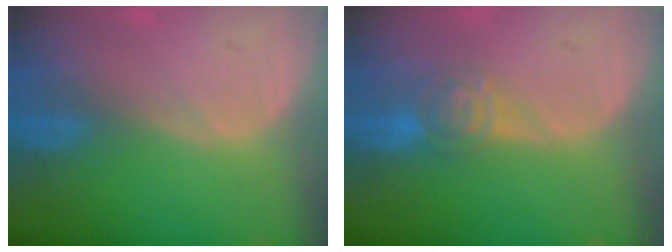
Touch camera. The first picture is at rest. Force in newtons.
{"total": 4.6, "press": 4.3, "slide": 1.5}